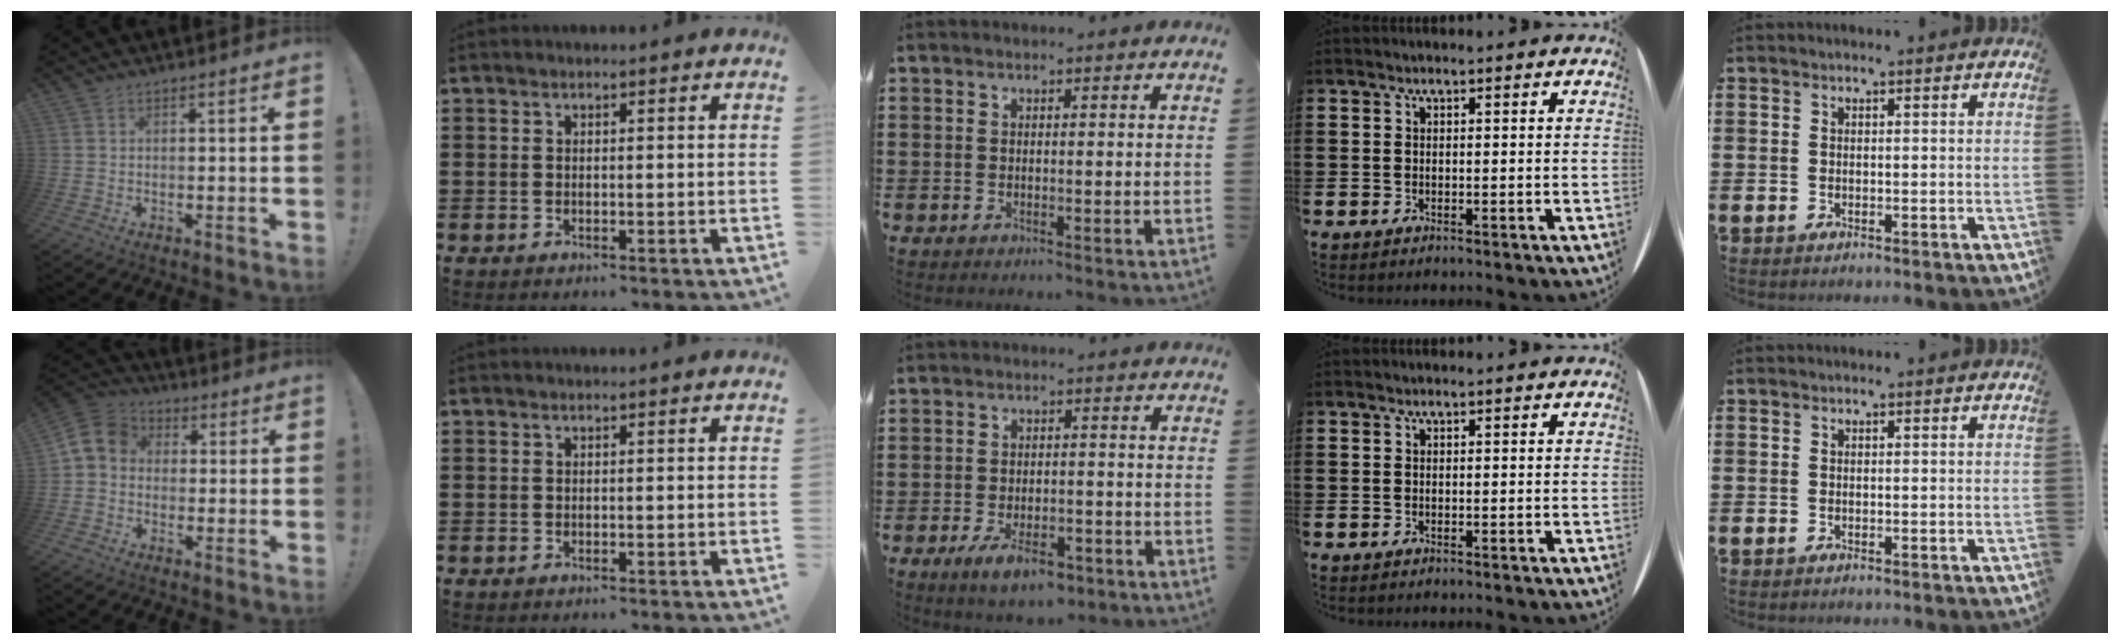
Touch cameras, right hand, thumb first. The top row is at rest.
{"thumb": {"total": 7.6, "force": [-0.3, 6.3, 4.2], "torque": [-0.077, 0.015, -0.001]}, "middle": {"total": 5.4, "force": [-3.5, 2.1, 3.5], "torque": [-0.065, 0.004, -0.065]}}